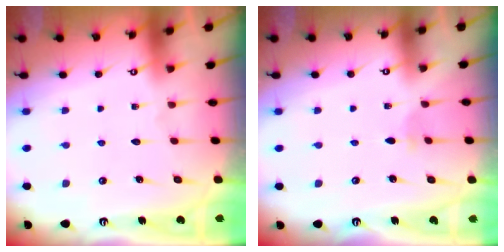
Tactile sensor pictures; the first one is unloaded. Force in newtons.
{"total": 1.4, "press": 1.4, "slide": 0.3}